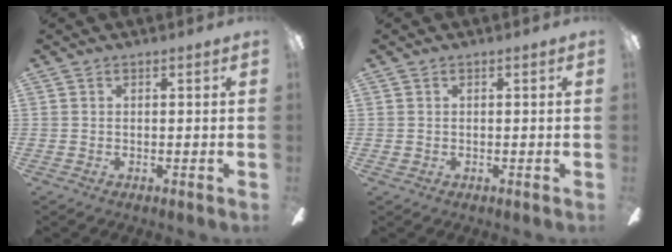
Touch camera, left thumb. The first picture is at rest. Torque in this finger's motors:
{"motor_torque": [-0.18, 0.12, 0.42, -0.25, 0.00]}